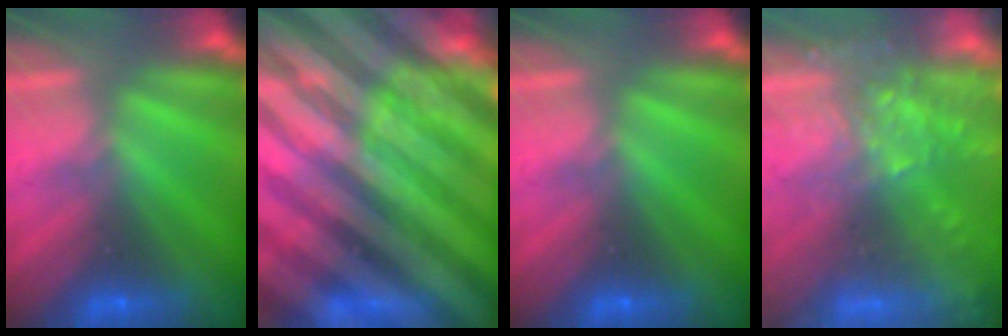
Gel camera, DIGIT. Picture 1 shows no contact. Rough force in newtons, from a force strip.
{"total": 9.3}
{"total": 0.0}
{"total": 7.6}